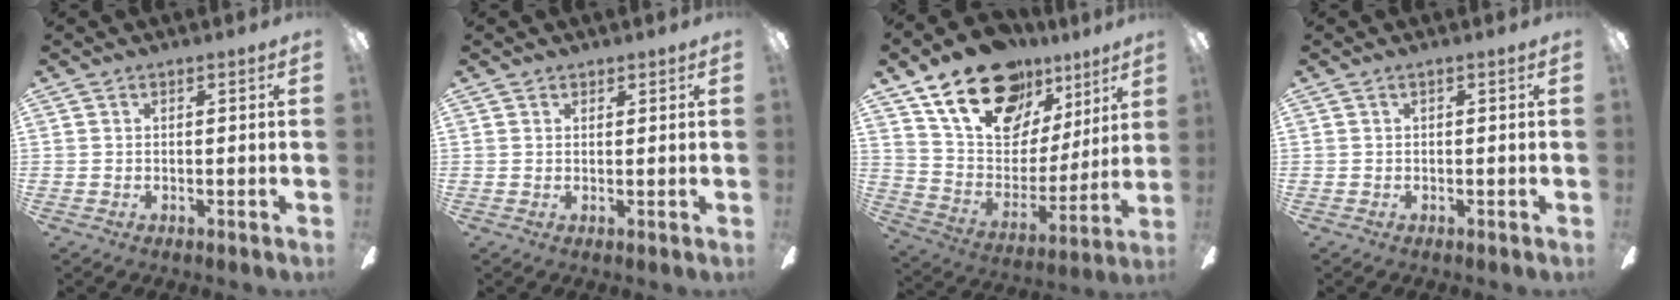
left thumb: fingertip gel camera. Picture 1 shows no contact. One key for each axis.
{"total": 1.2, "fx": 1.0, "fy": 0.6, "fz": -0.1, "tx": 0.010, "ty": -0.003, "tz": 0.018}
{"total": 22.2, "fx": 15.1, "fy": 12.7, "fz": 10.1, "tx": -0.175, "ty": -0.083, "tz": 0.277}
{"total": 0.0}